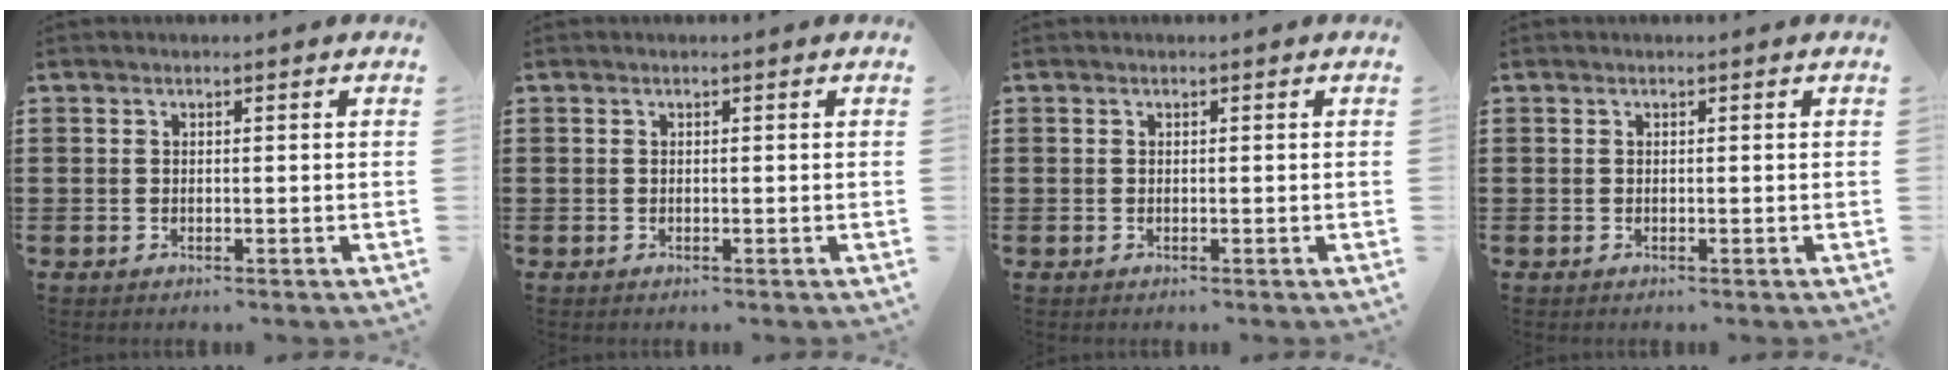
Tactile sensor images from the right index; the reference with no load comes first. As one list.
[{"total": 0.0}, {"total": 0.0}, {"total": 0.0}]